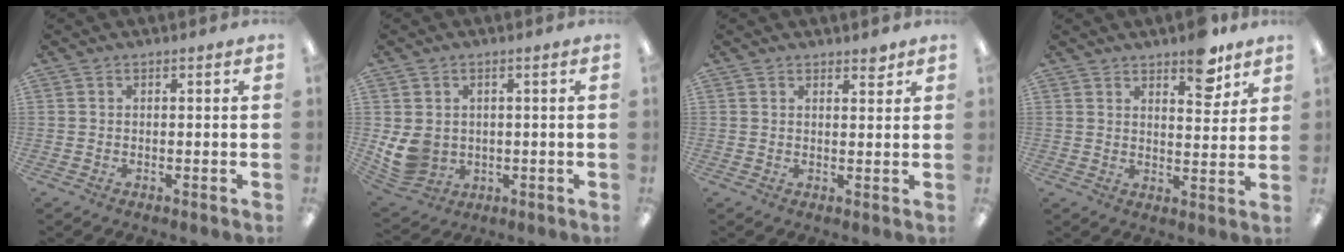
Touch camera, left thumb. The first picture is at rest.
{"total": 7.8, "force": [0.6, 6.9, 3.7], "torque": [-0.091, -0.001, 0.016]}
{"total": 2.2, "force": [2.0, 0.9, 0.7], "torque": [0.001, -0.010, 0.033]}
{"total": 7.9, "force": [6.0, 3.1, 4.2], "torque": [-0.034, -0.040, 0.096]}